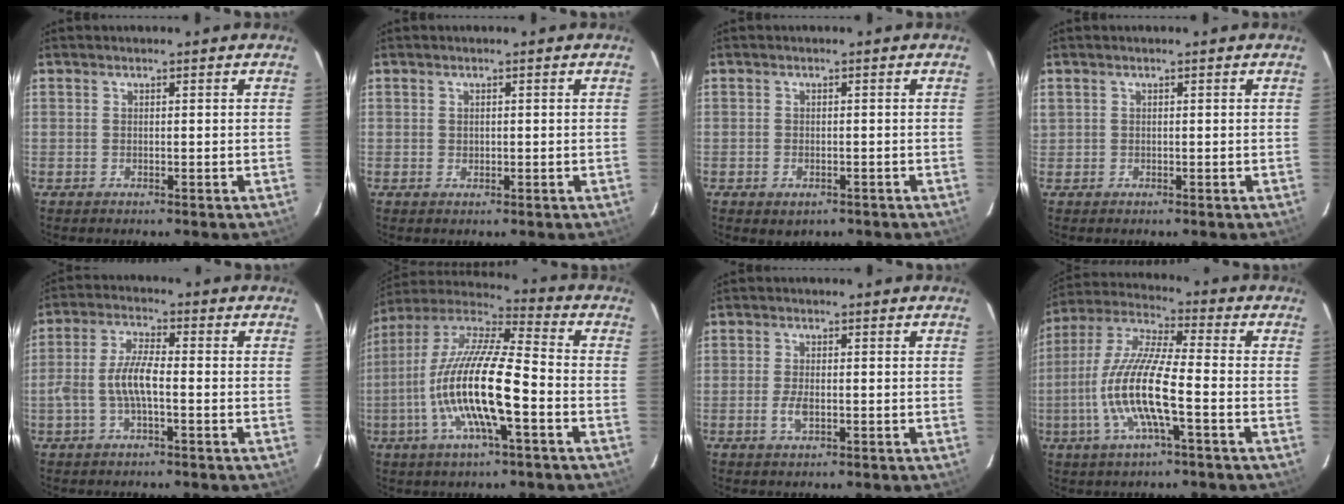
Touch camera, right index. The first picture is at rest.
{"total": 0.9, "force": [0.2, 0.8, 0.4], "torque": [-0.004, 0.002, 0.004]}
{"total": 2.6, "force": [-1.2, 1.9, 1.2], "torque": [-0.023, -0.004, -0.013]}
{"total": 0.7, "force": [0.2, 0.7, 0.1], "torque": [0.003, 0.003, 0.003]}
{"total": 6.8, "force": [-1.6, 1.9, 6.3], "torque": [-0.134, 0.009, -0.031]}
{"total": 18.6, "force": [-5.1, 3.6, 17.5], "torque": [-0.335, -0.012, -0.105]}
{"total": 2.9, "force": [-0.8, 1.2, 2.5], "torque": [-0.052, -0.003, -0.015]}
{"total": 14.3, "force": [-3.8, 2.2, 13.6], "torque": [-0.277, -0.003, -0.078]}